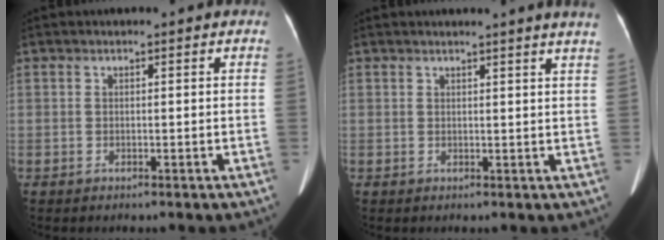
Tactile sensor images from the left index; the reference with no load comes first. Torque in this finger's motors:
{"motor_torque": [0.18, -0.62, -0.01, 0.04]}